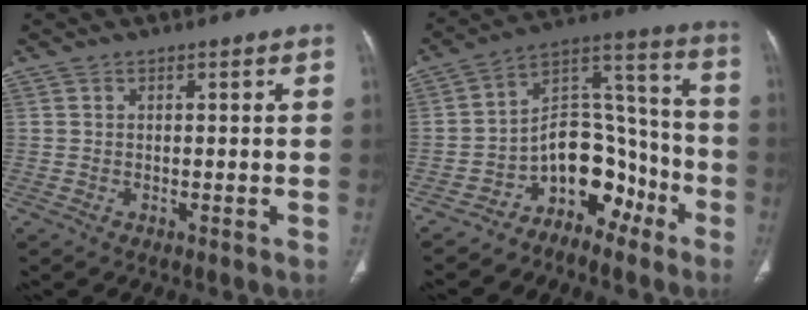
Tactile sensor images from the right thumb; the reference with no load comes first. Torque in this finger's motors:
{"motor_torque": [3.55, 1.46, 1.05, -1.72, 0.07]}